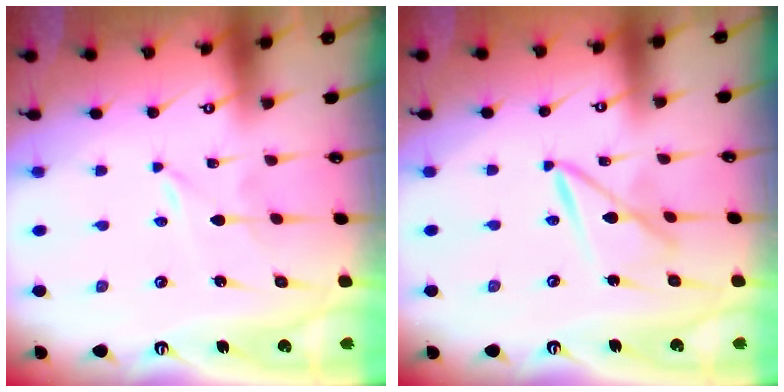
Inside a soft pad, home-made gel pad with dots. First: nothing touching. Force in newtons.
{"total": 7.5, "press": 7.5, "slide": 0.7}